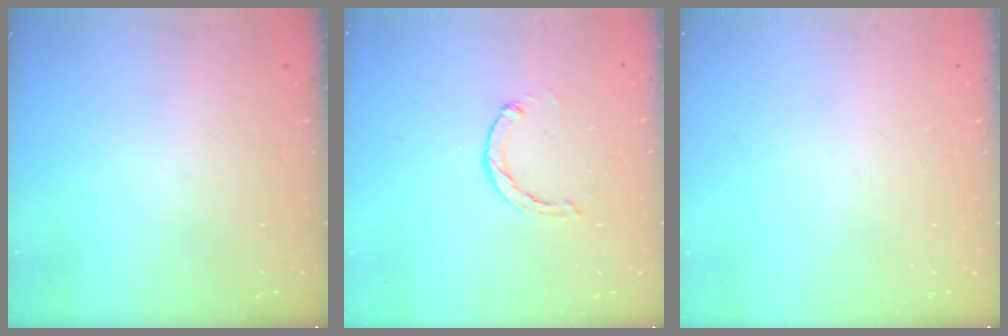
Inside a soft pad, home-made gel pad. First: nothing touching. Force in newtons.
{"total": 2.7, "press": 2.7, "slide": 0.5}
{"total": 0.0}